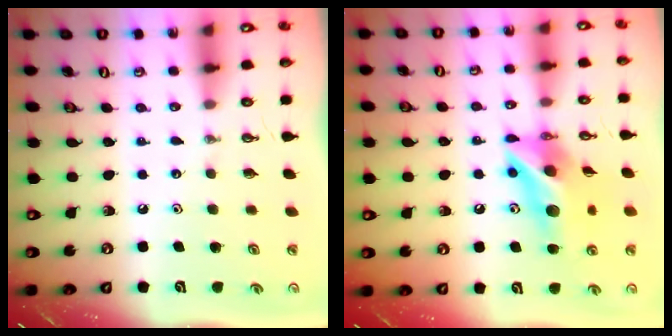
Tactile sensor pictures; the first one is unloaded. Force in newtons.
{"total": 12.8, "press": 12.8, "slide": 1.3}